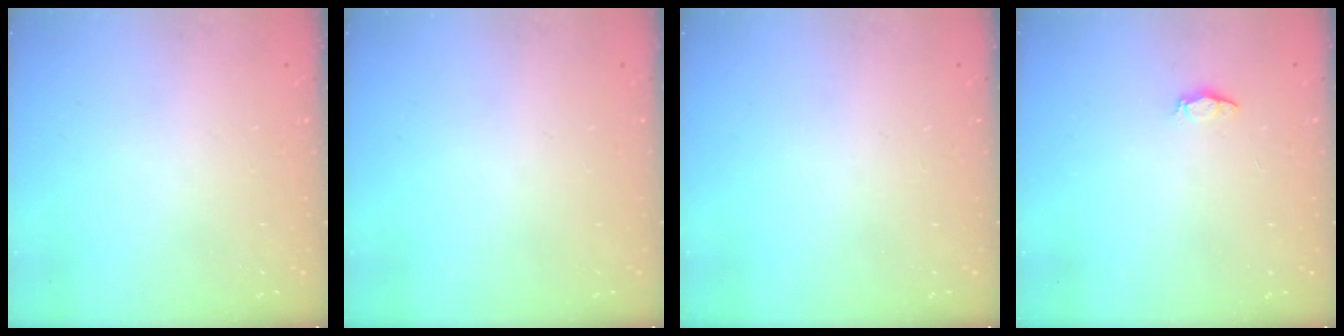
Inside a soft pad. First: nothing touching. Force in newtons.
{"total": 0.0}
{"total": 0.0}
{"total": 2.5, "press": 2.5, "slide": 0.3}